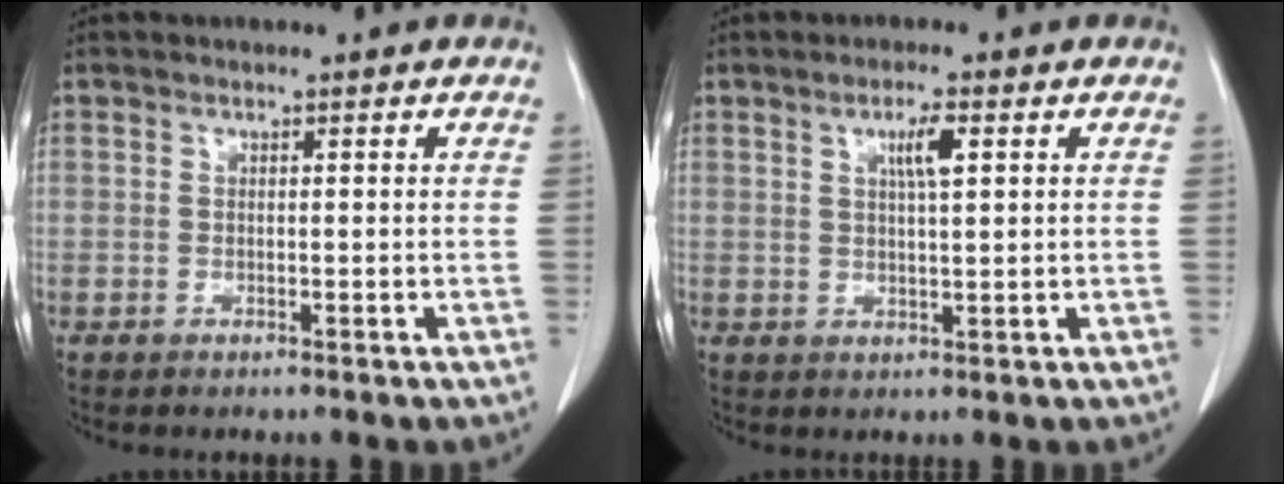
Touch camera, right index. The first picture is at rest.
{"total": 3.6, "force": [1.4, 0.3, 3.3], "torque": [-0.057, 0.000, 0.023]}